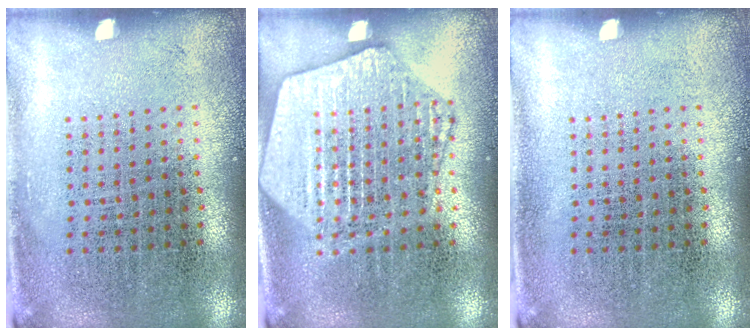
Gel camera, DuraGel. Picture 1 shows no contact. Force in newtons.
{"total": 2.2, "press": 2.2, "slide": 0.3}
{"total": 0.0}